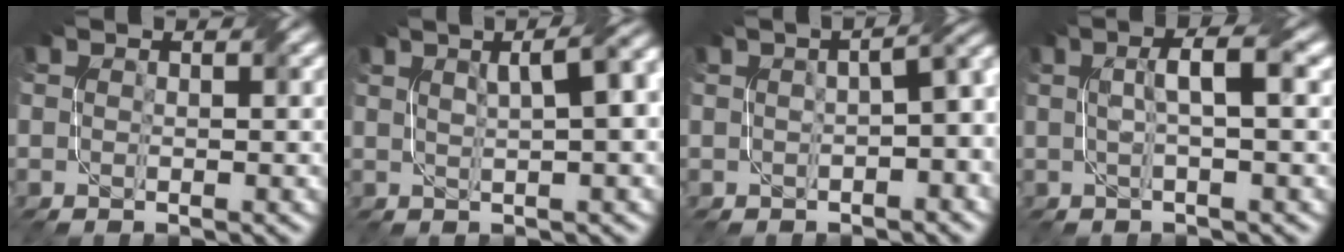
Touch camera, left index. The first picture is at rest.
{"total": 6.4, "force": [2.2, 2.0, 5.7], "torque": [-0.045, 0.032, 0.025]}
{"total": 5.4, "force": [0.0, 2.1, 5.0], "torque": [-0.036, 0.017, 0.007]}
{"total": 3.2, "force": [0.5, 0.6, 3.1], "torque": [-0.050, 0.014, 0.009]}